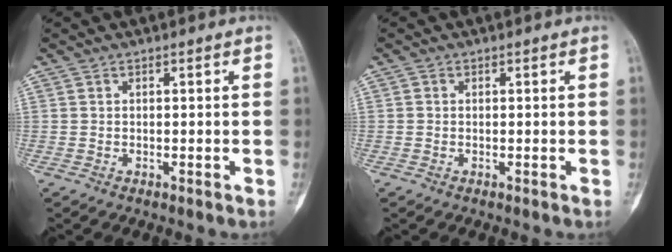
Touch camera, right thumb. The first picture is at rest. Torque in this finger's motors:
{"motor_torque": [-0.23, 0.06, 0.02, -0.03, -0.04]}